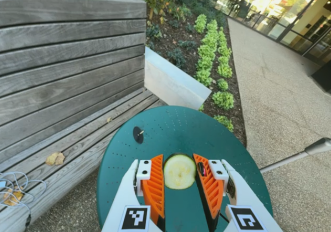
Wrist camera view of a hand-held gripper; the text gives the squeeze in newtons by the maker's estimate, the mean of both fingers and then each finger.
{"total": 13.3, "left": 13.9, "right": 12.7}